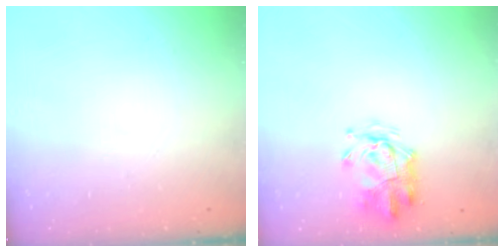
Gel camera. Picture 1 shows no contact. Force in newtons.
{"total": 3.4, "press": 3.1, "slide": 1.5}